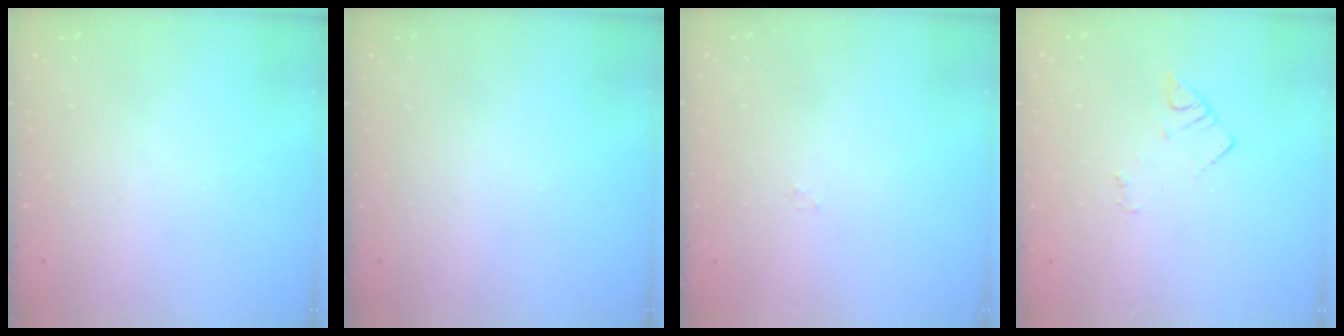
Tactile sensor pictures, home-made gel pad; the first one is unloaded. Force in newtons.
{"total": 0.0}
{"total": 0.8, "press": 0.8, "slide": 0.2}
{"total": 2.9, "press": 2.9, "slide": 0.3}